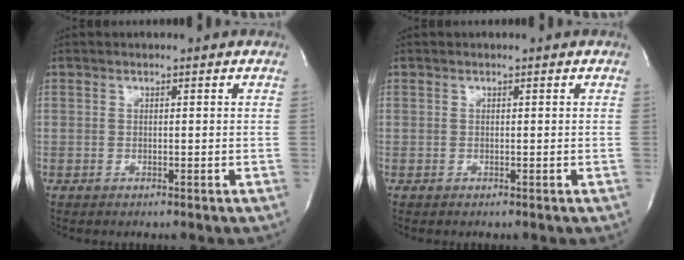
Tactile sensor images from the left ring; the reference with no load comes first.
{"total": 0.0}